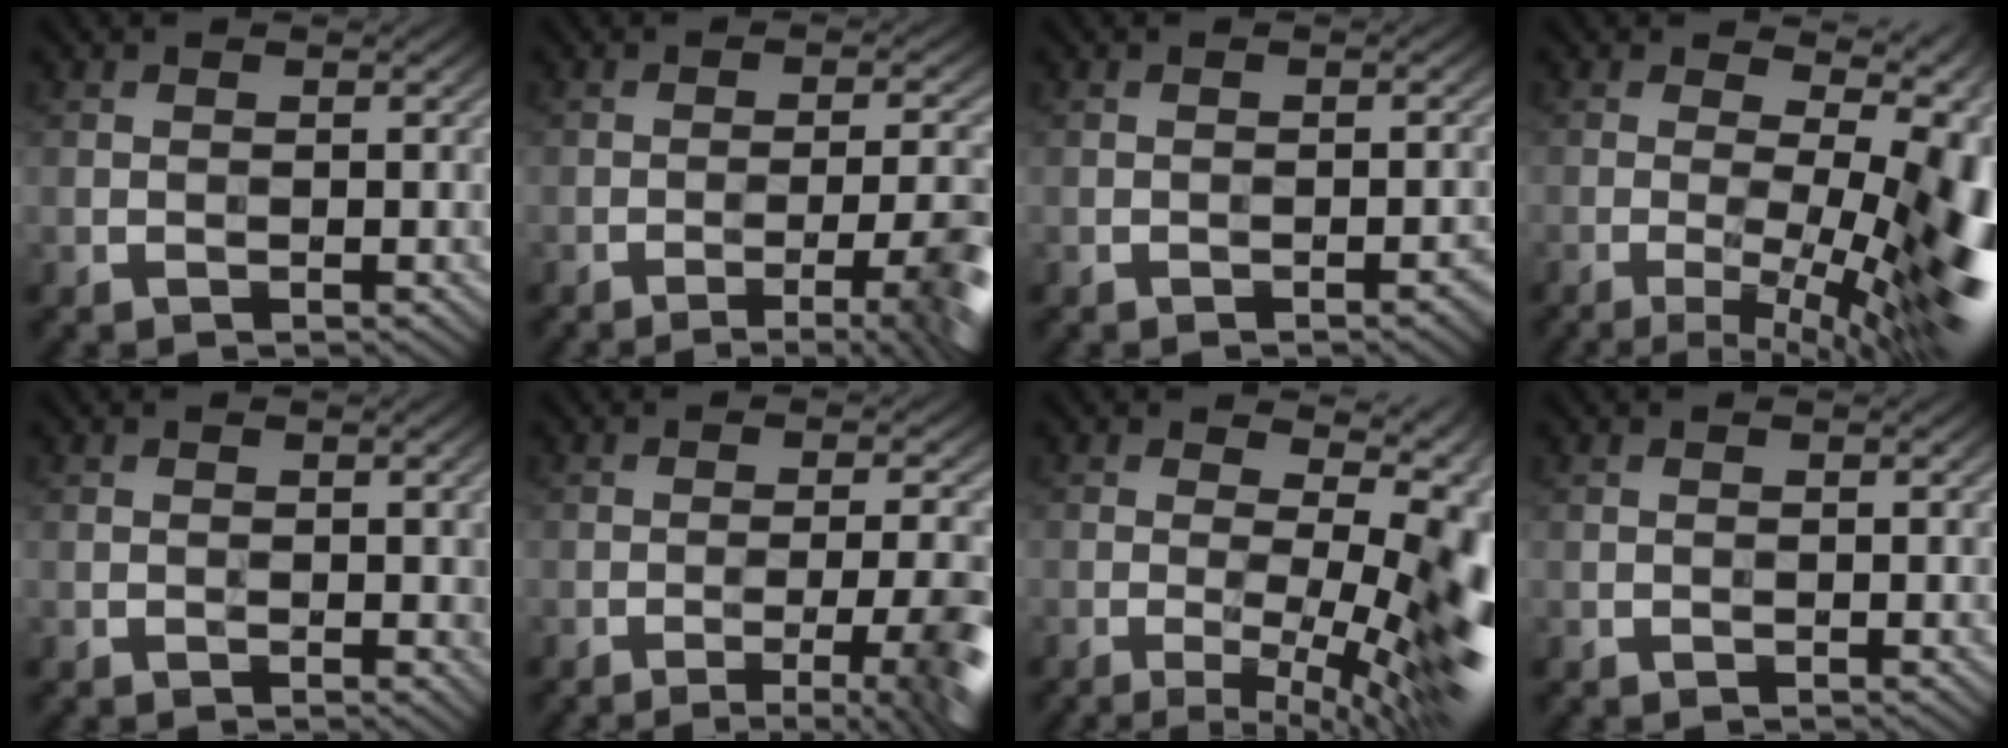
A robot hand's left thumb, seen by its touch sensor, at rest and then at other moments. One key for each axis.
{"total": 8.3, "fx": -3.7, "fy": 1.8, "fz": 7.2, "tx": -0.102, "ty": 0.001, "tz": -0.047}
{"total": 1.2, "fx": -0.7, "fy": 0.1, "fz": 1.0, "tx": -0.013, "ty": 0.004, "tz": -0.011}
{"total": 16.3, "fx": -1.7, "fy": 5.0, "fz": 15.4, "tx": -0.176, "ty": 0.000, "tz": -0.023}
{"total": 1.1, "fx": 0.1, "fy": 0.6, "fz": 0.9, "tx": -0.011, "ty": -0.003, "tz": 0.002}
{"total": 9.2, "fx": -3.5, "fy": 2.4, "fz": 8.1, "tx": -0.103, "ty": -0.003, "tz": -0.043}
{"total": 14.3, "fx": -0.4, "fy": 4.0, "fz": 13.7, "tx": -0.176, "ty": 0.012, "tz": 0.002}
{"total": 0.0}